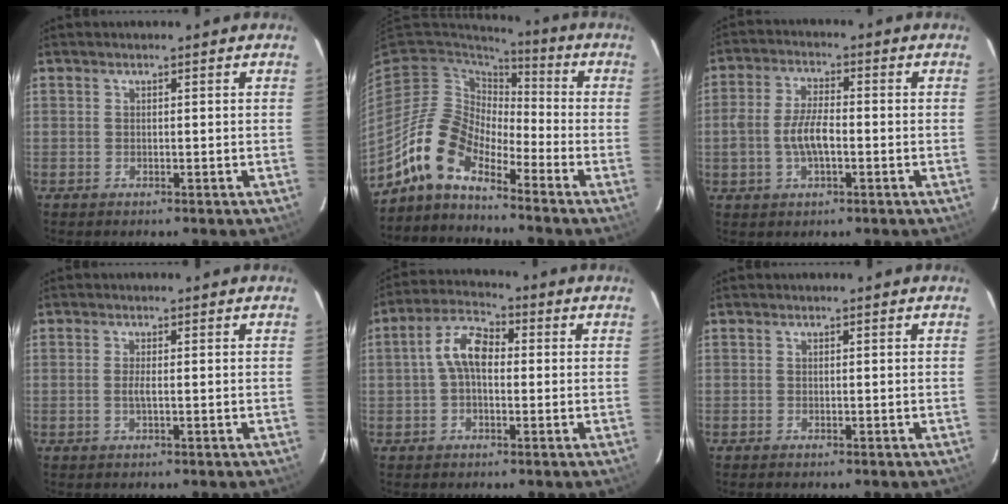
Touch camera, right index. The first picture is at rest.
{"total": 11.6, "force": [-8.4, 4.9, 6.3], "torque": [-0.115, 0.015, -0.180]}
{"total": 6.8, "force": [-1.5, 3.0, 5.9], "torque": [-0.121, 0.006, -0.027]}
{"total": 1.5, "force": [-0.3, 0.0, 1.5], "torque": [-0.029, -0.001, -0.006]}
{"total": 7.0, "force": [0.2, 3.9, 5.8], "torque": [-0.116, 0.025, 0.000]}
{"total": 0.0}